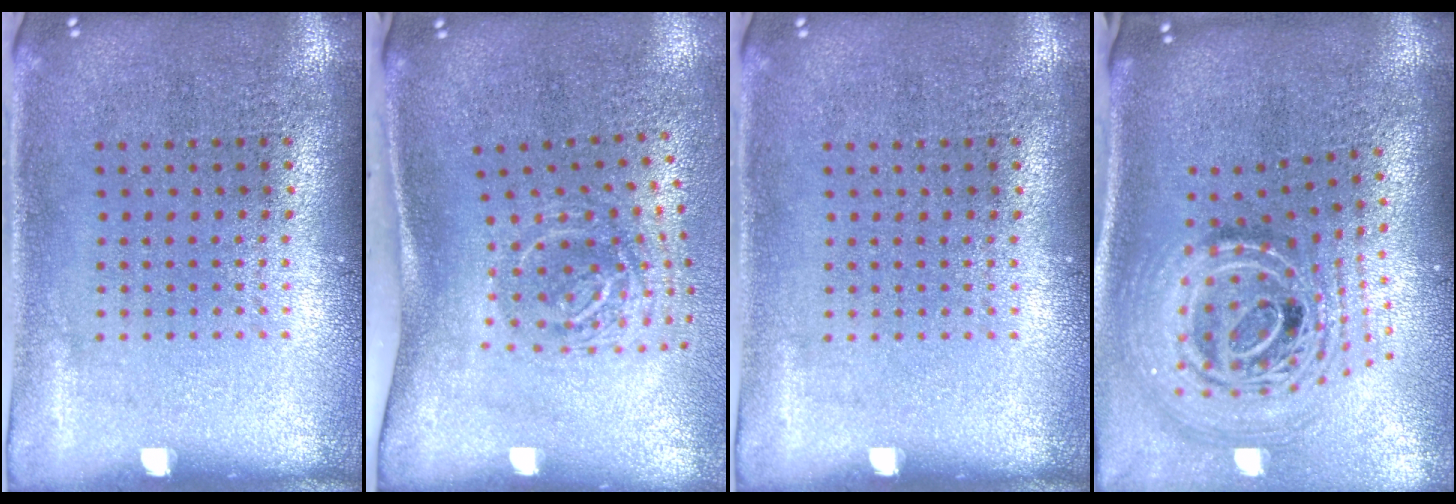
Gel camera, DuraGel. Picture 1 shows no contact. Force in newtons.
{"total": 2.0, "press": 1.3, "slide": 1.5}
{"total": 0.0}
{"total": 3.0, "press": 2.0, "slide": 2.2}